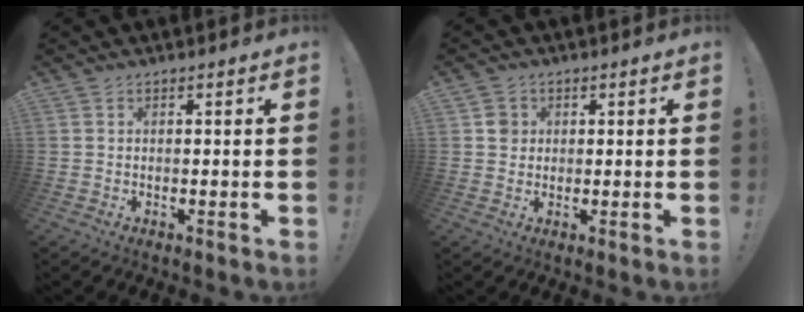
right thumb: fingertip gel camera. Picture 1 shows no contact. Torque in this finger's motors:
{"motor_torque": [0.00, -0.10, -0.06, 0.16, 0.03]}